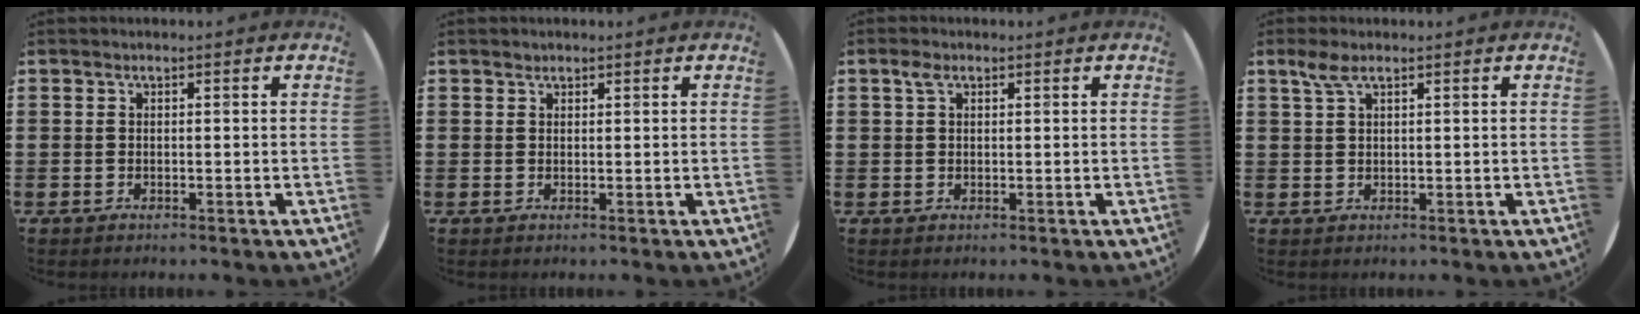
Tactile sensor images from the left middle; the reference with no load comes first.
{"total": 0.6, "force": [0.6, 0.2, -0.1], "torque": [0.002, 0.003, 0.011]}
{"total": 1.6, "force": [0.8, 1.0, 1.0], "torque": [-0.014, 0.002, 0.014]}
{"total": 2.5, "force": [1.5, 0.7, 1.9], "torque": [-0.041, 0.006, 0.027]}